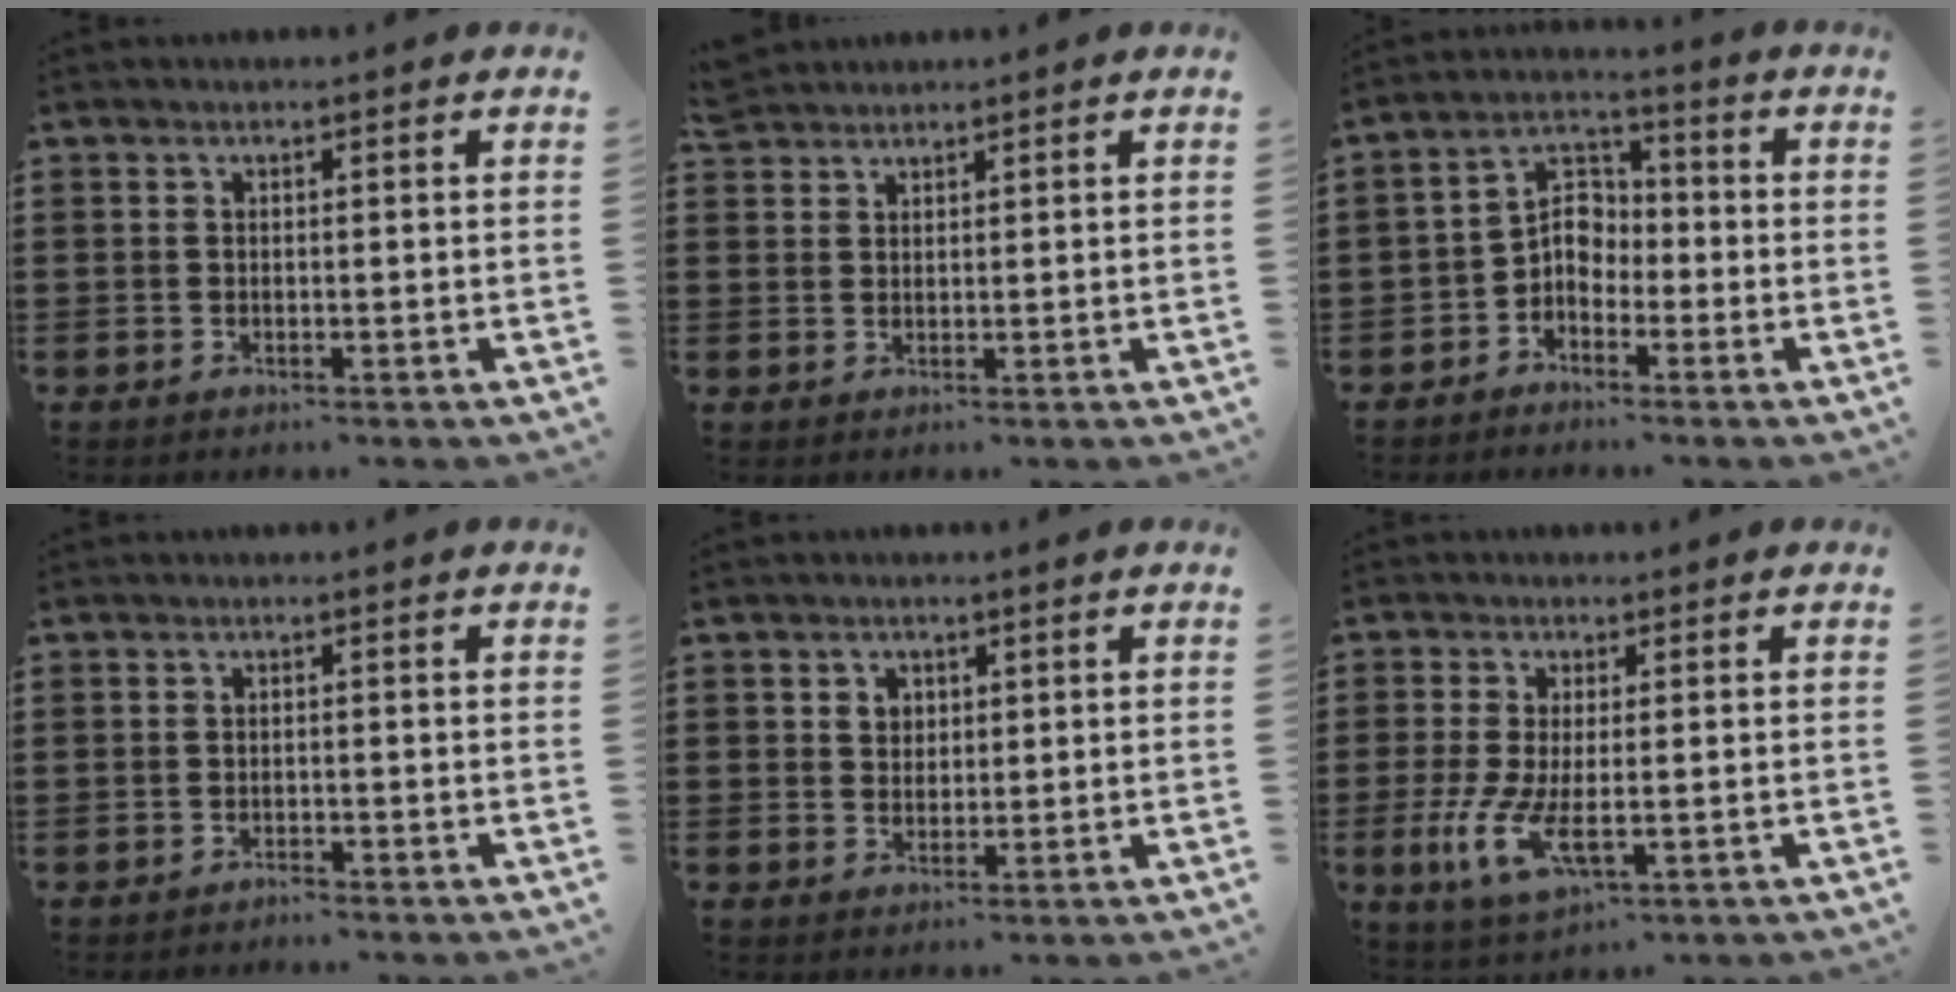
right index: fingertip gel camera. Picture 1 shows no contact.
{"total": 2.2, "force": [2.1, 0.8, 0.0], "torque": [-0.006, 0.003, 0.042]}
{"total": 4.2, "force": [-2.0, 3.1, 2.0], "torque": [-0.045, 0.012, -0.045]}
{"total": 1.0, "force": [-1.0, 0.0, 0.1], "torque": [-0.005, 0.001, -0.021]}
{"total": 2.1, "force": [0.8, 1.8, 0.7], "torque": [-0.021, 0.010, 0.015]}
{"total": 7.1, "force": [-1.6, 2.2, 6.6], "torque": [-0.155, -0.025, -0.029]}